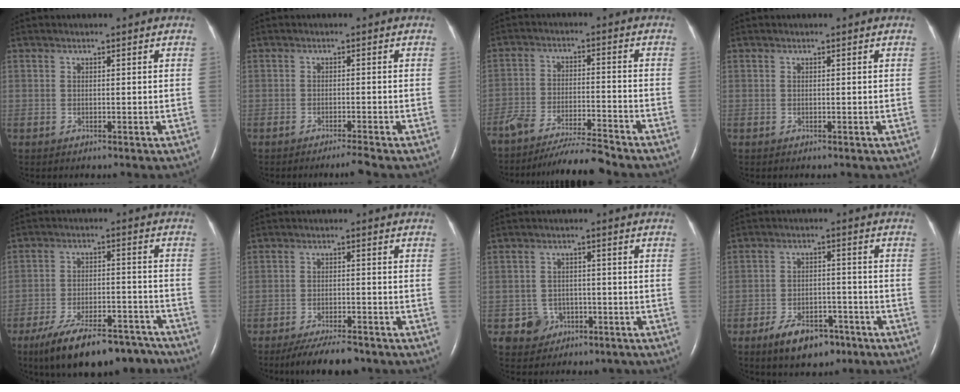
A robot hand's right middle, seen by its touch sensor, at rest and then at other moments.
{"total": 2.2, "force": [-1.9, -0.6, 0.9], "torque": [-0.023, -0.006, -0.034]}
{"total": 9.9, "force": [-9.3, -0.6, 3.4], "torque": [-0.053, -0.015, -0.161]}
{"total": 0.0}
{"total": 17.1, "force": [-13.7, 5.4, 8.6], "torque": [-0.116, 0.014, -0.209]}
{"total": 8.1, "force": [-6.9, 1.8, 3.9], "torque": [-0.060, -0.014, -0.110]}
{"total": 4.4, "force": [-2.0, 3.9, 0.1], "torque": [0.001, 0.016, -0.021]}
{"total": 8.2, "force": [-5.4, 4.1, 4.6], "torque": [-0.081, 0.001, -0.082]}